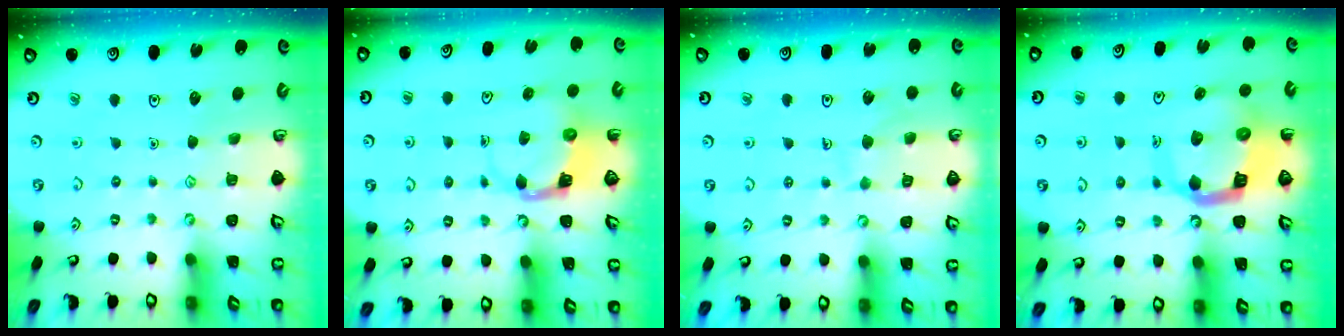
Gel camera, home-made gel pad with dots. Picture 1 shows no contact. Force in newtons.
{"total": 3.9, "press": 3.9, "slide": 0.7}
{"total": 7.0, "press": 7.0, "slide": 0.5}
{"total": 12.0, "press": 11.9, "slide": 1.5}